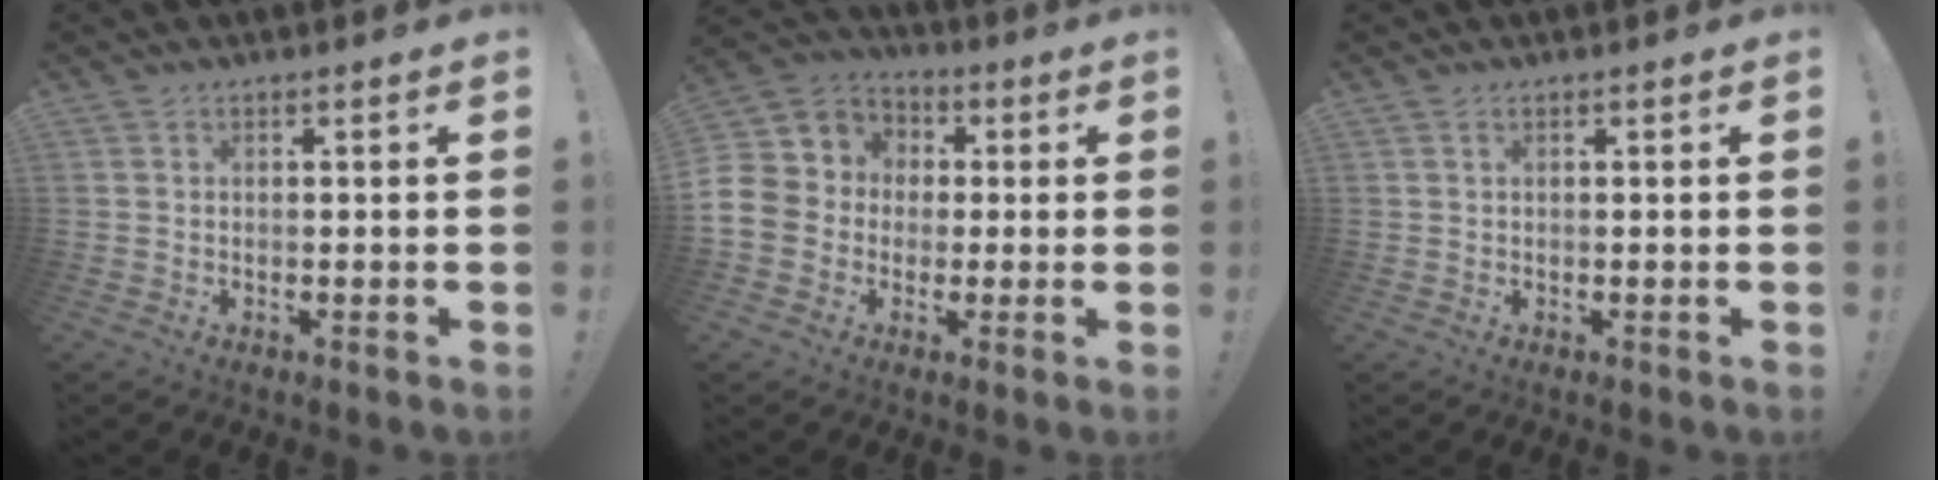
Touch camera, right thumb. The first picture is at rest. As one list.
[{"total": 10.7, "force": [-1.4, 10.0, 3.7], "torque": [-0.065, 0.018, -0.020]}, {"total": 0.0}]